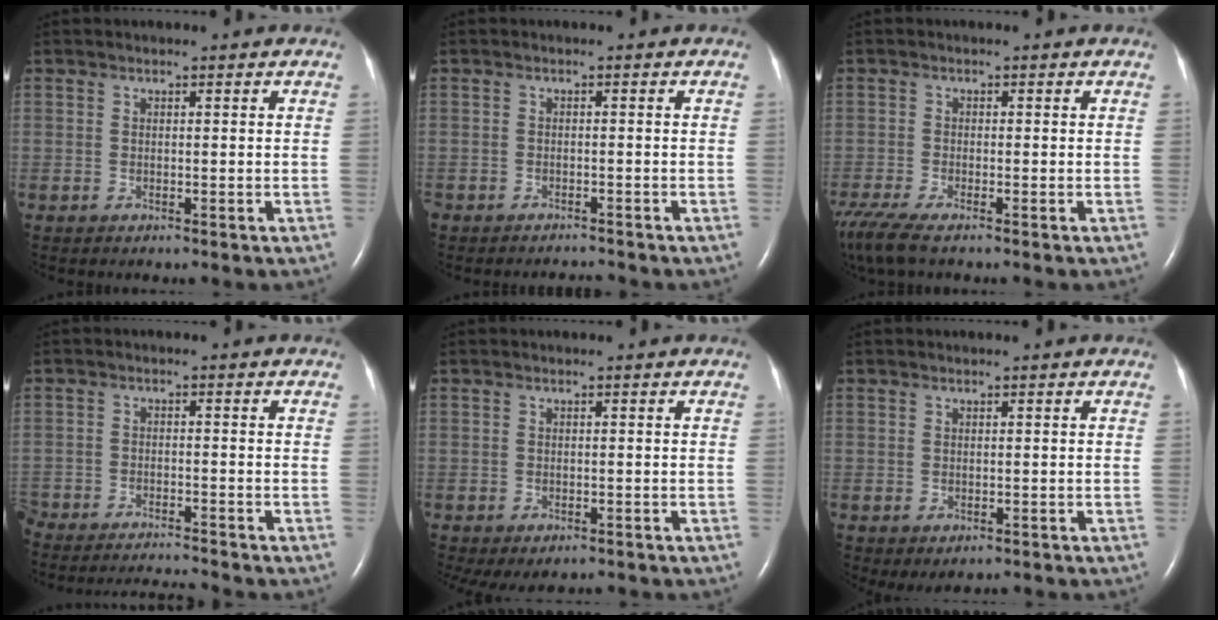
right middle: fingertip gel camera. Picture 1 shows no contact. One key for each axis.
{"total": 2.2, "fx": -2.2, "fy": 0.3, "fz": -0.1, "tx": 0.001, "ty": -0.009, "tz": -0.034}
{"total": 6.6, "fx": -5.1, "fy": 0.9, "fz": 4.1, "tx": -0.089, "ty": -0.020, "tz": -0.098}
{"total": 9.8, "fx": -9.5, "fy": 0.1, "fz": 2.3, "tx": -0.040, "ty": -0.005, "tz": -0.151}
{"total": 4.3, "fx": -3.2, "fy": 2.1, "fz": 2.0, "tx": -0.023, "ty": -0.004, "tz": -0.042}
{"total": 1.6, "fx": -0.8, "fy": 0.9, "fz": 1.1, "tx": -0.015, "ty": -0.004, "tz": -0.003}